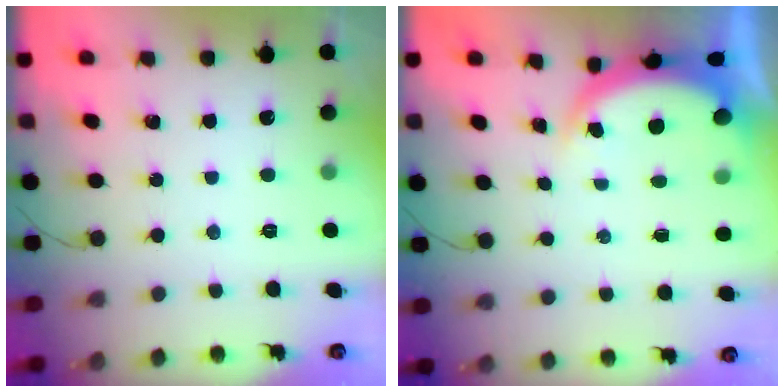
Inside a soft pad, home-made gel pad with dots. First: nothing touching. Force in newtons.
{"total": 4.5, "press": 4.4, "slide": 0.8}